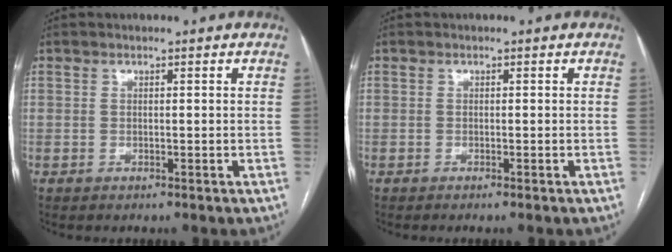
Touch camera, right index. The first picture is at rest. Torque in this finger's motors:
{"motor_torque": [-0.17, -0.07, -0.03, 0.01]}